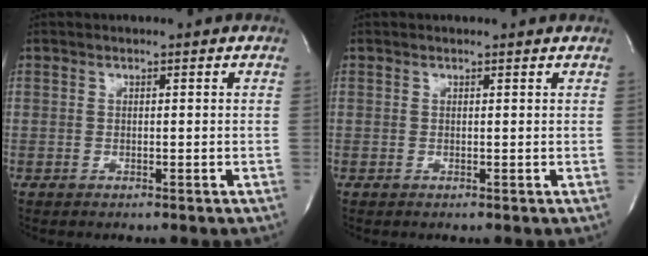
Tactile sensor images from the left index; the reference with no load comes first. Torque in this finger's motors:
{"motor_torque": [-0.09, 0.09, -0.08, -0.01]}